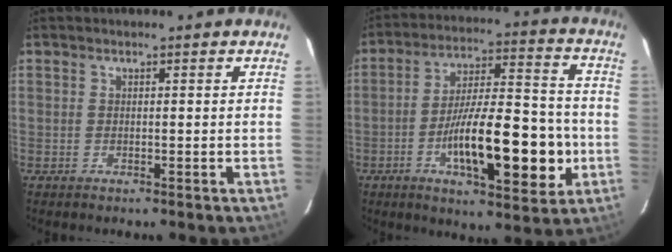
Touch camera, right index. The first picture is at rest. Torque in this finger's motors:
{"motor_torque": [1.61, -0.53, 1.05, 0.21]}